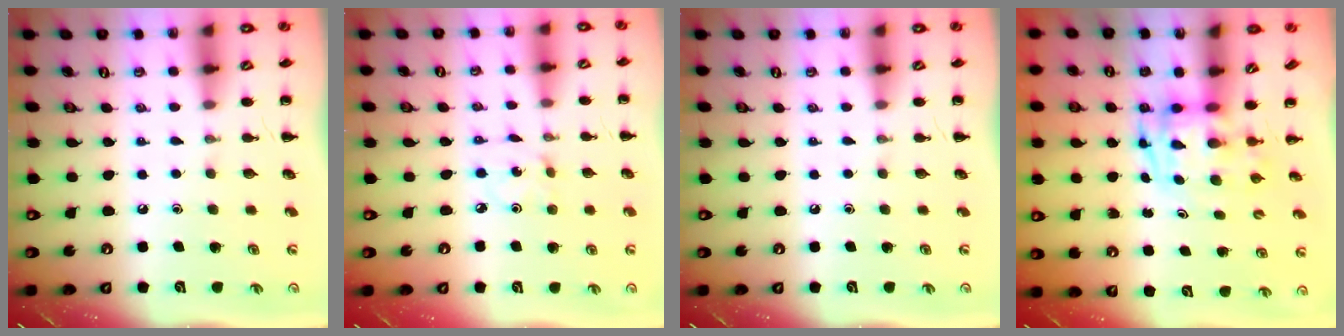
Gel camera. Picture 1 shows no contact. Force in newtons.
{"total": 1.2, "press": 1.2, "slide": 0.4}
{"total": 0.0}
{"total": 3.3, "press": 3.3, "slide": 0.7}